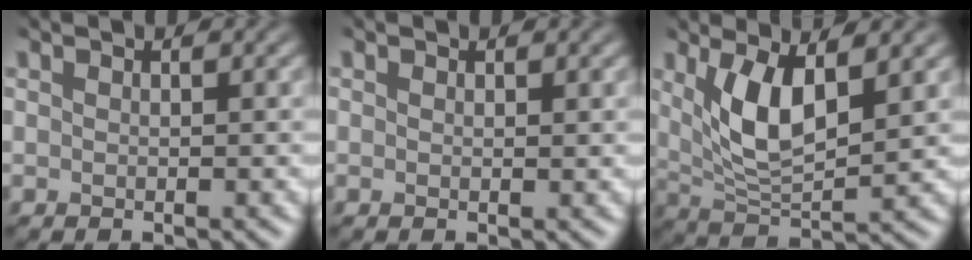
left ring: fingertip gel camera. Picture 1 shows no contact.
{"total": 0.0}
{"total": 5.1, "force": [1.1, 1.9, 4.6], "torque": [-0.092, -0.014, 0.022]}